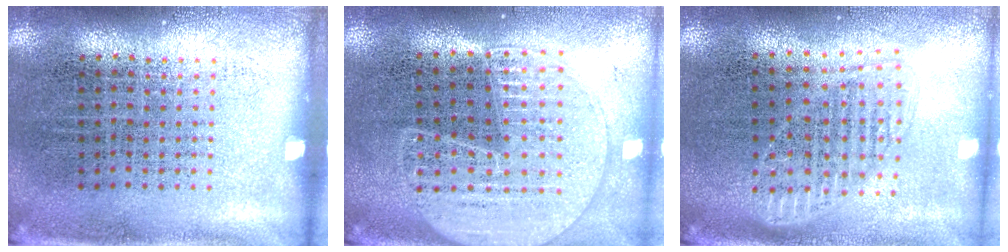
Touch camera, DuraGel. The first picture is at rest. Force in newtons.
{"total": 1.7, "press": 1.6, "slide": 0.6}
{"total": 1.5, "press": 1.3, "slide": 0.8}